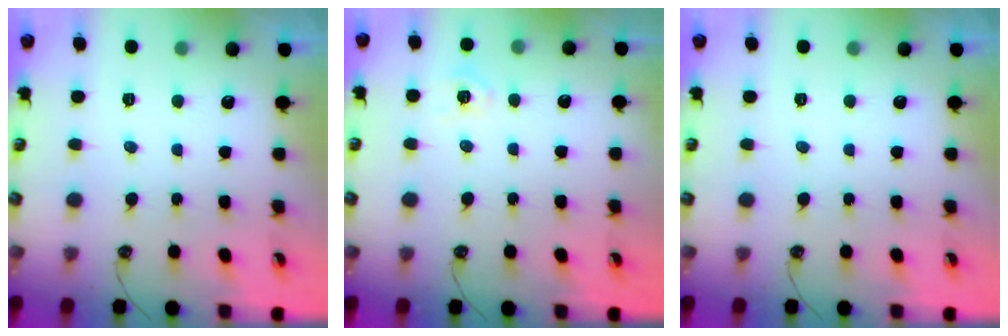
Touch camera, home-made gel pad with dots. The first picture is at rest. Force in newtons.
{"total": 5.9, "press": 5.9, "slide": 0.6}
{"total": 0.0}